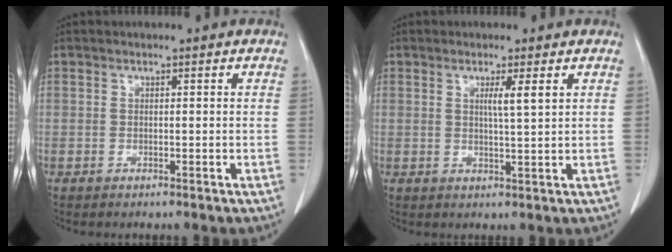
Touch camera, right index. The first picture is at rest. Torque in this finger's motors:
{"motor_torque": [0.05, 0.04, 0.05, 0.04]}